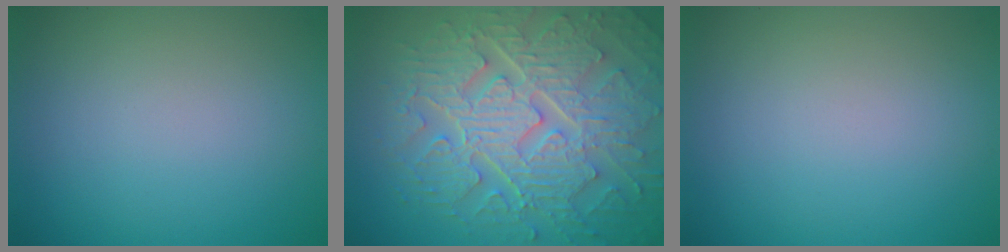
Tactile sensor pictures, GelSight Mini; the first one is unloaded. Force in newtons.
{"total": 10.1, "press": 6.9, "slide": 7.3}
{"total": 0.0}